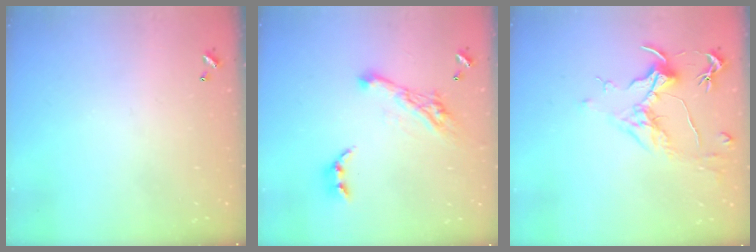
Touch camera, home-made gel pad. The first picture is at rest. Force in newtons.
{"total": 10.4, "press": 10.3, "slide": 0.9}
{"total": 1.6, "press": 1.4, "slide": 0.8}